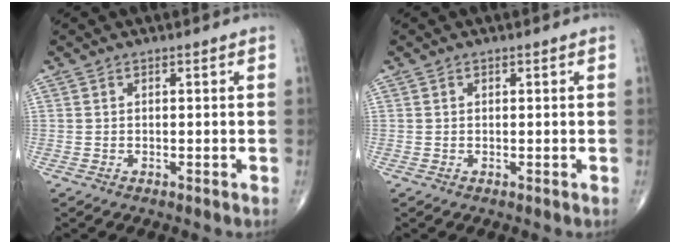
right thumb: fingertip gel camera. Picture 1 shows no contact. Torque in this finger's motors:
{"motor_torque": [-0.29, -0.03, 0.10, 0.19, 0.04]}